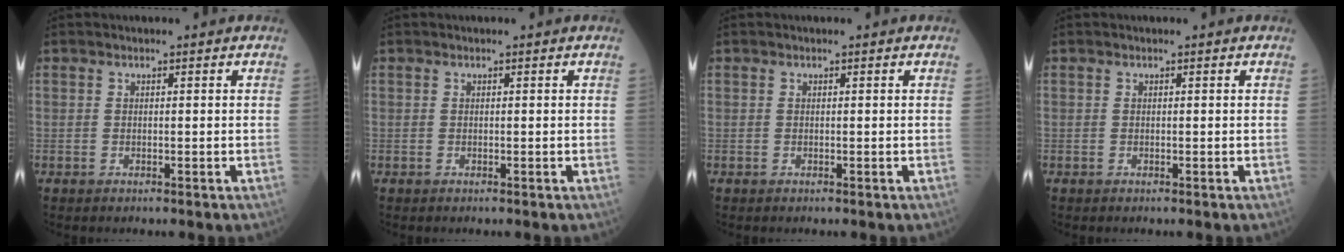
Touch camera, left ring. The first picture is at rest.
{"total": 0.0}
{"total": 0.0}
{"total": 0.0}